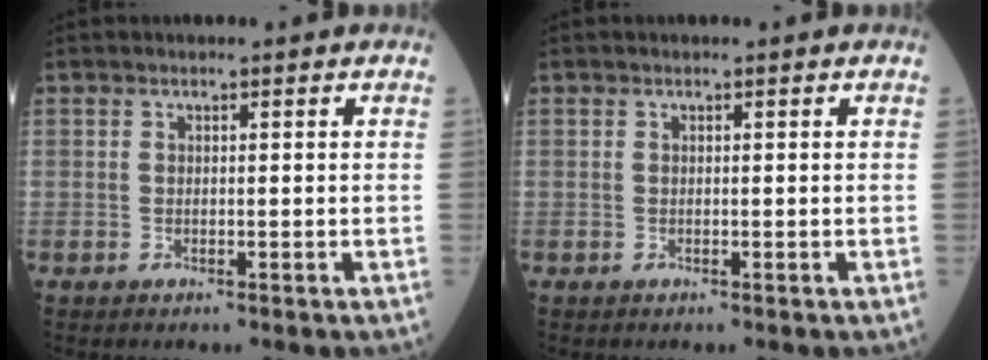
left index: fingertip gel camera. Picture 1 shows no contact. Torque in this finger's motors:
{"motor_torque": [0.00, 0.00, 0.03, 0.00]}